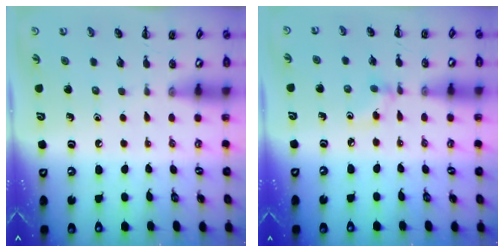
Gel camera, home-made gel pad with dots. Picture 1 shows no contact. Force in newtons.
{"total": 3.0, "press": 2.8, "slide": 0.9}